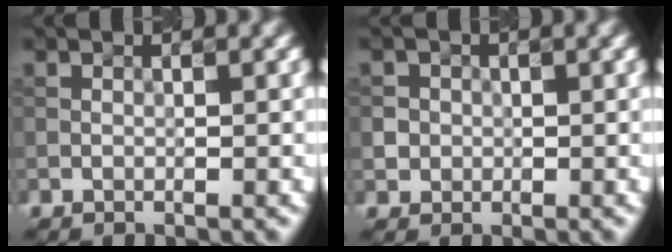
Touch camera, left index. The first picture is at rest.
{"total": 2.3, "force": [0.1, 2.2, 0.5], "torque": [0.009, 0.013, -0.011]}